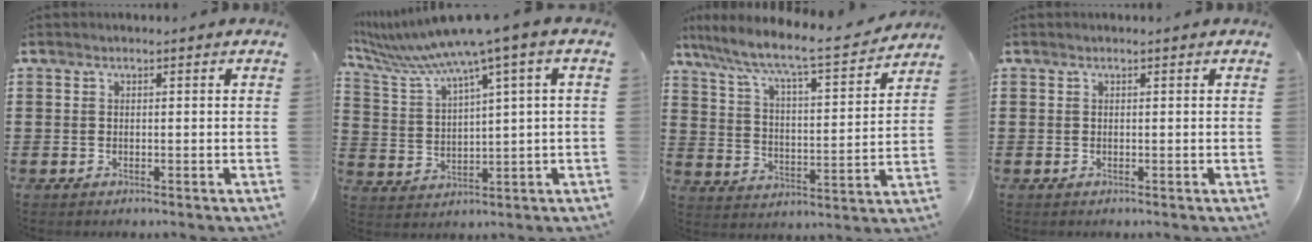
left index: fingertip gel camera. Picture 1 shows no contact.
{"total": 7.3, "force": [5.0, -0.2, 5.4], "torque": [-0.130, -0.041, 0.078]}
{"total": 6.7, "force": [5.7, 0.2, 3.4], "torque": [-0.093, -0.046, 0.086]}
{"total": 0.0}